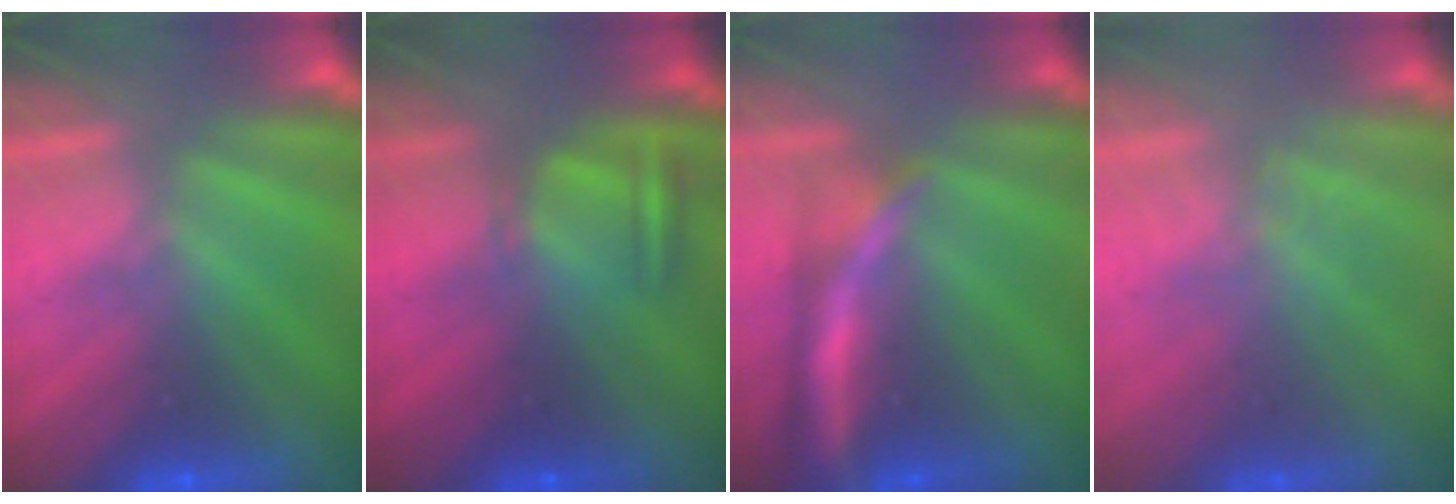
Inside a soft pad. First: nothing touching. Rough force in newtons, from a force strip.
{"total": 3.2}
{"total": 7.2}
{"total": 1.7}